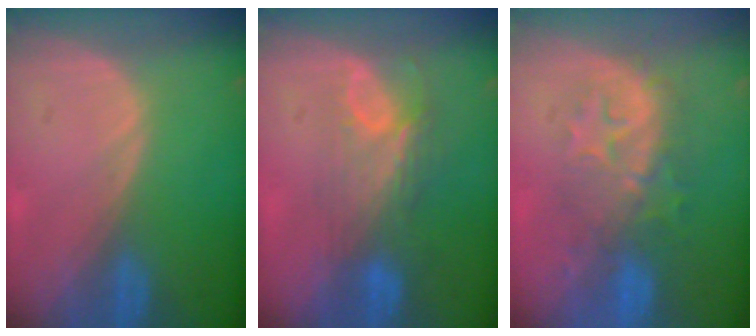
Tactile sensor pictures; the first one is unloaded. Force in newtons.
{"total": 7.5, "press": 6.6, "slide": 3.7}
{"total": 8.4, "press": 8.3, "slide": 1.4}